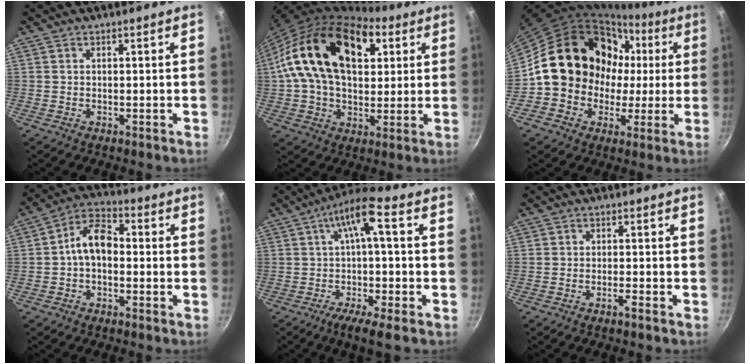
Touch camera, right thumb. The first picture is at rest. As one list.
[{"total": 24.2, "force": [6.6, 15.1, 17.7], "torque": [-0.282, 0.013, 0.098]}, {"total": 17.9, "force": [1.3, 15.6, 8.7], "torque": [-0.105, 0.037, 0.021]}, {"total": 8.0, "force": [-0.9, 5.0, 6.1], "torque": [-0.089, 0.037, -0.030]}, {"total": 11.1, "force": [-2.7, 0.8, 10.7], "torque": [-0.191, 0.029, -0.051]}, {"total": 1.6, "force": [-1.2, 0.0, 1.1], "torque": [-0.027, 0.011, -0.020]}]